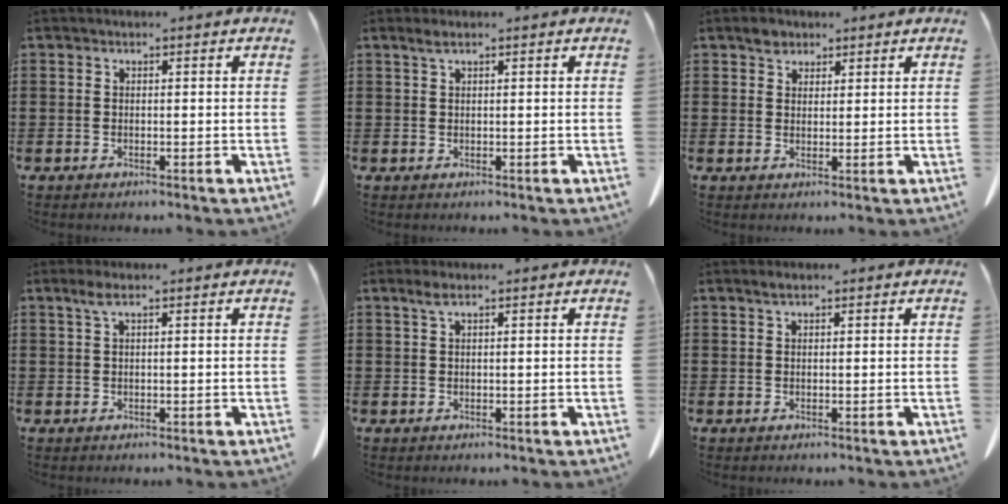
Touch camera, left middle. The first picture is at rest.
{"total": 1.3, "force": [0.7, 0.2, 1.1], "torque": [-0.023, 0.001, 0.013]}
{"total": 2.5, "force": [1.9, 1.6, 0.8], "torque": [-0.011, 0.002, 0.034]}
{"total": 1.9, "force": [0.7, 0.3, 1.7], "torque": [-0.035, 0.002, 0.013]}
{"total": 1.6, "force": [0.7, 0.3, 1.4], "torque": [-0.029, 0.002, 0.013]}
{"total": 1.0, "force": [0.6, 0.3, 0.8], "torque": [-0.016, 0.002, 0.011]}